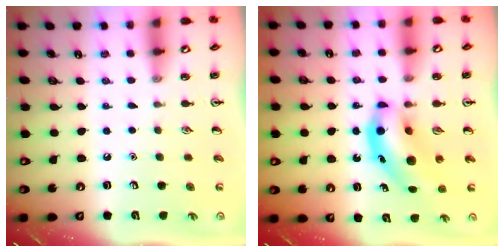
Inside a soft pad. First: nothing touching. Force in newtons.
{"total": 10.6, "press": 10.1, "slide": 3.2}